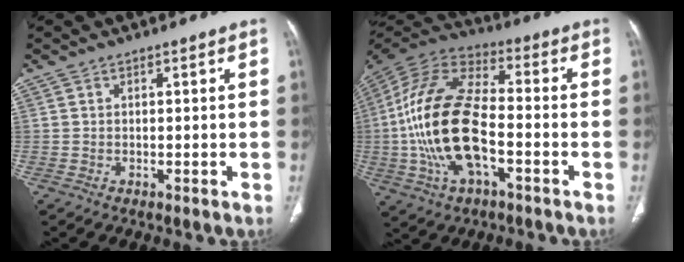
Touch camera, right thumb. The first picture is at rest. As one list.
[{"total": 21.4, "force": [-3.8, 10.4, 18.4], "torque": [-0.385, 0.028, -0.070]}]